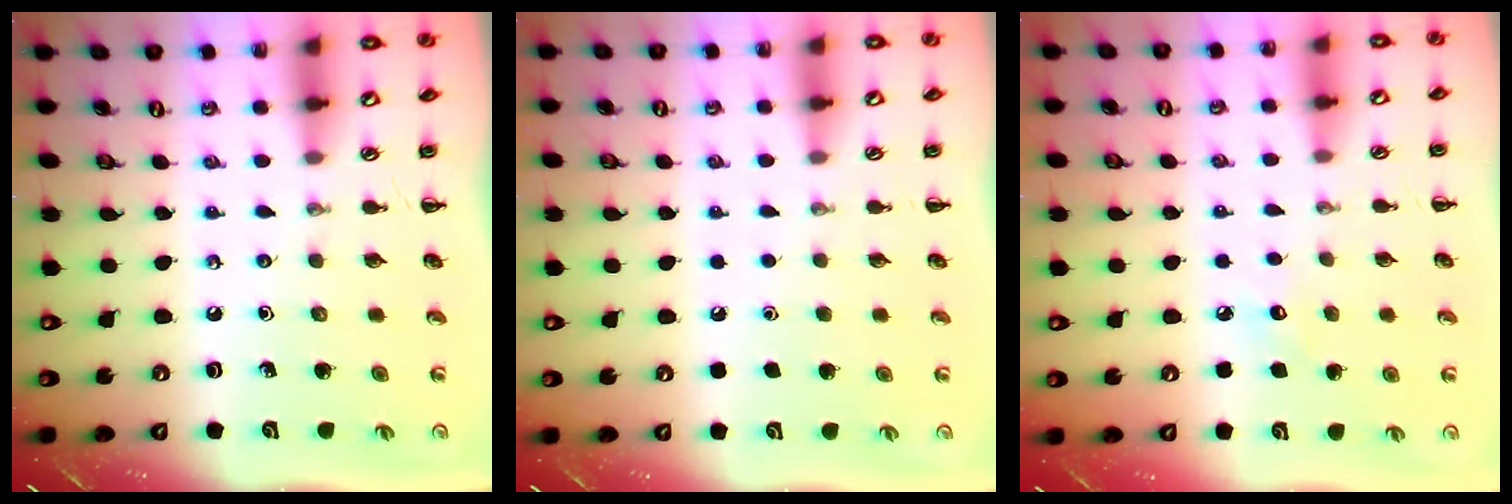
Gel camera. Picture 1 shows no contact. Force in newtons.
{"total": 1.6, "press": 1.5, "slide": 0.1}
{"total": 5.1, "press": 5.0, "slide": 1.3}